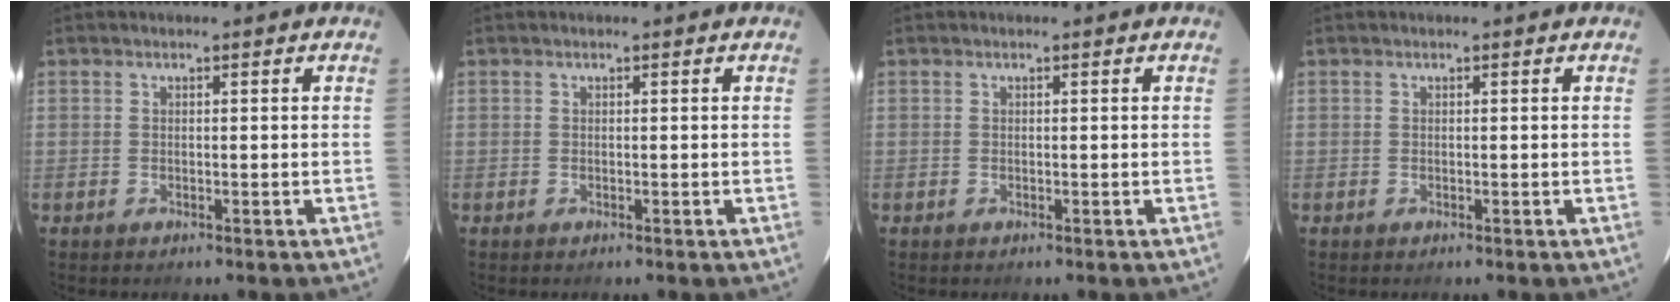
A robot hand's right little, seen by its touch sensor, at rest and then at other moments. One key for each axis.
{"total": 0.0}
{"total": 0.0}
{"total": 0.0}